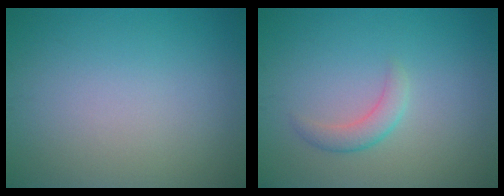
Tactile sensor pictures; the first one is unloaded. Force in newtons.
{"total": 1.9, "press": 1.9, "slide": 0.1}